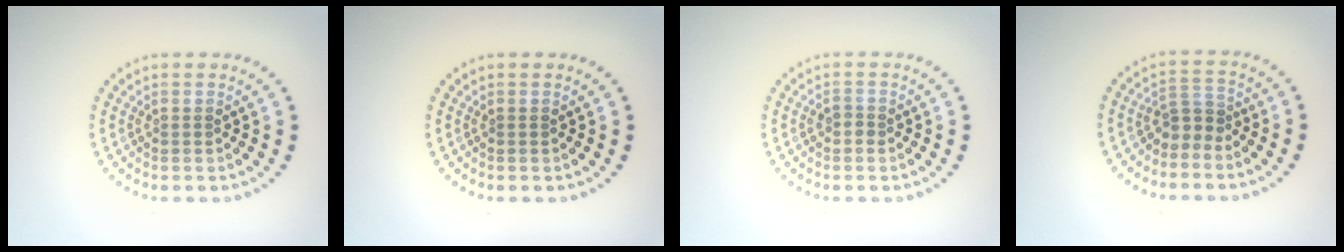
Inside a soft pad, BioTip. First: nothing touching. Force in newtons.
{"total": 0.0}
{"total": 1.0, "press": 0.9, "slide": 0.4}
{"total": 1.9, "press": 1.4, "slide": 1.4}